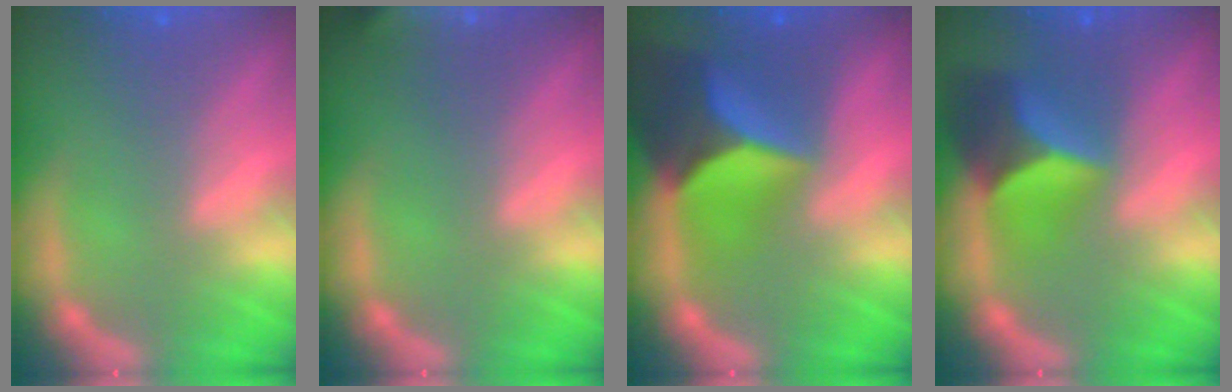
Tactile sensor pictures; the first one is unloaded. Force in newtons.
{"total": 9.0}
{"total": 9.5}
{"total": 6.4}